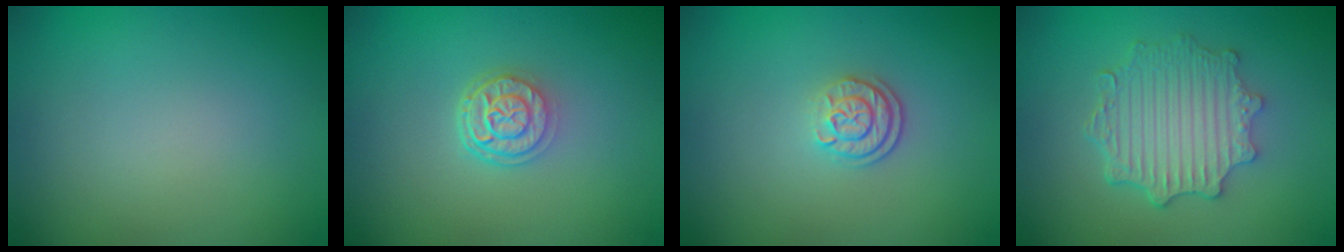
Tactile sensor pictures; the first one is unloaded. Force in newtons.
{"total": 2.8, "press": 2.1, "slide": 1.8}
{"total": 2.2, "press": 1.8, "slide": 1.3}
{"total": 4.6, "press": 3.8, "slide": 2.6}